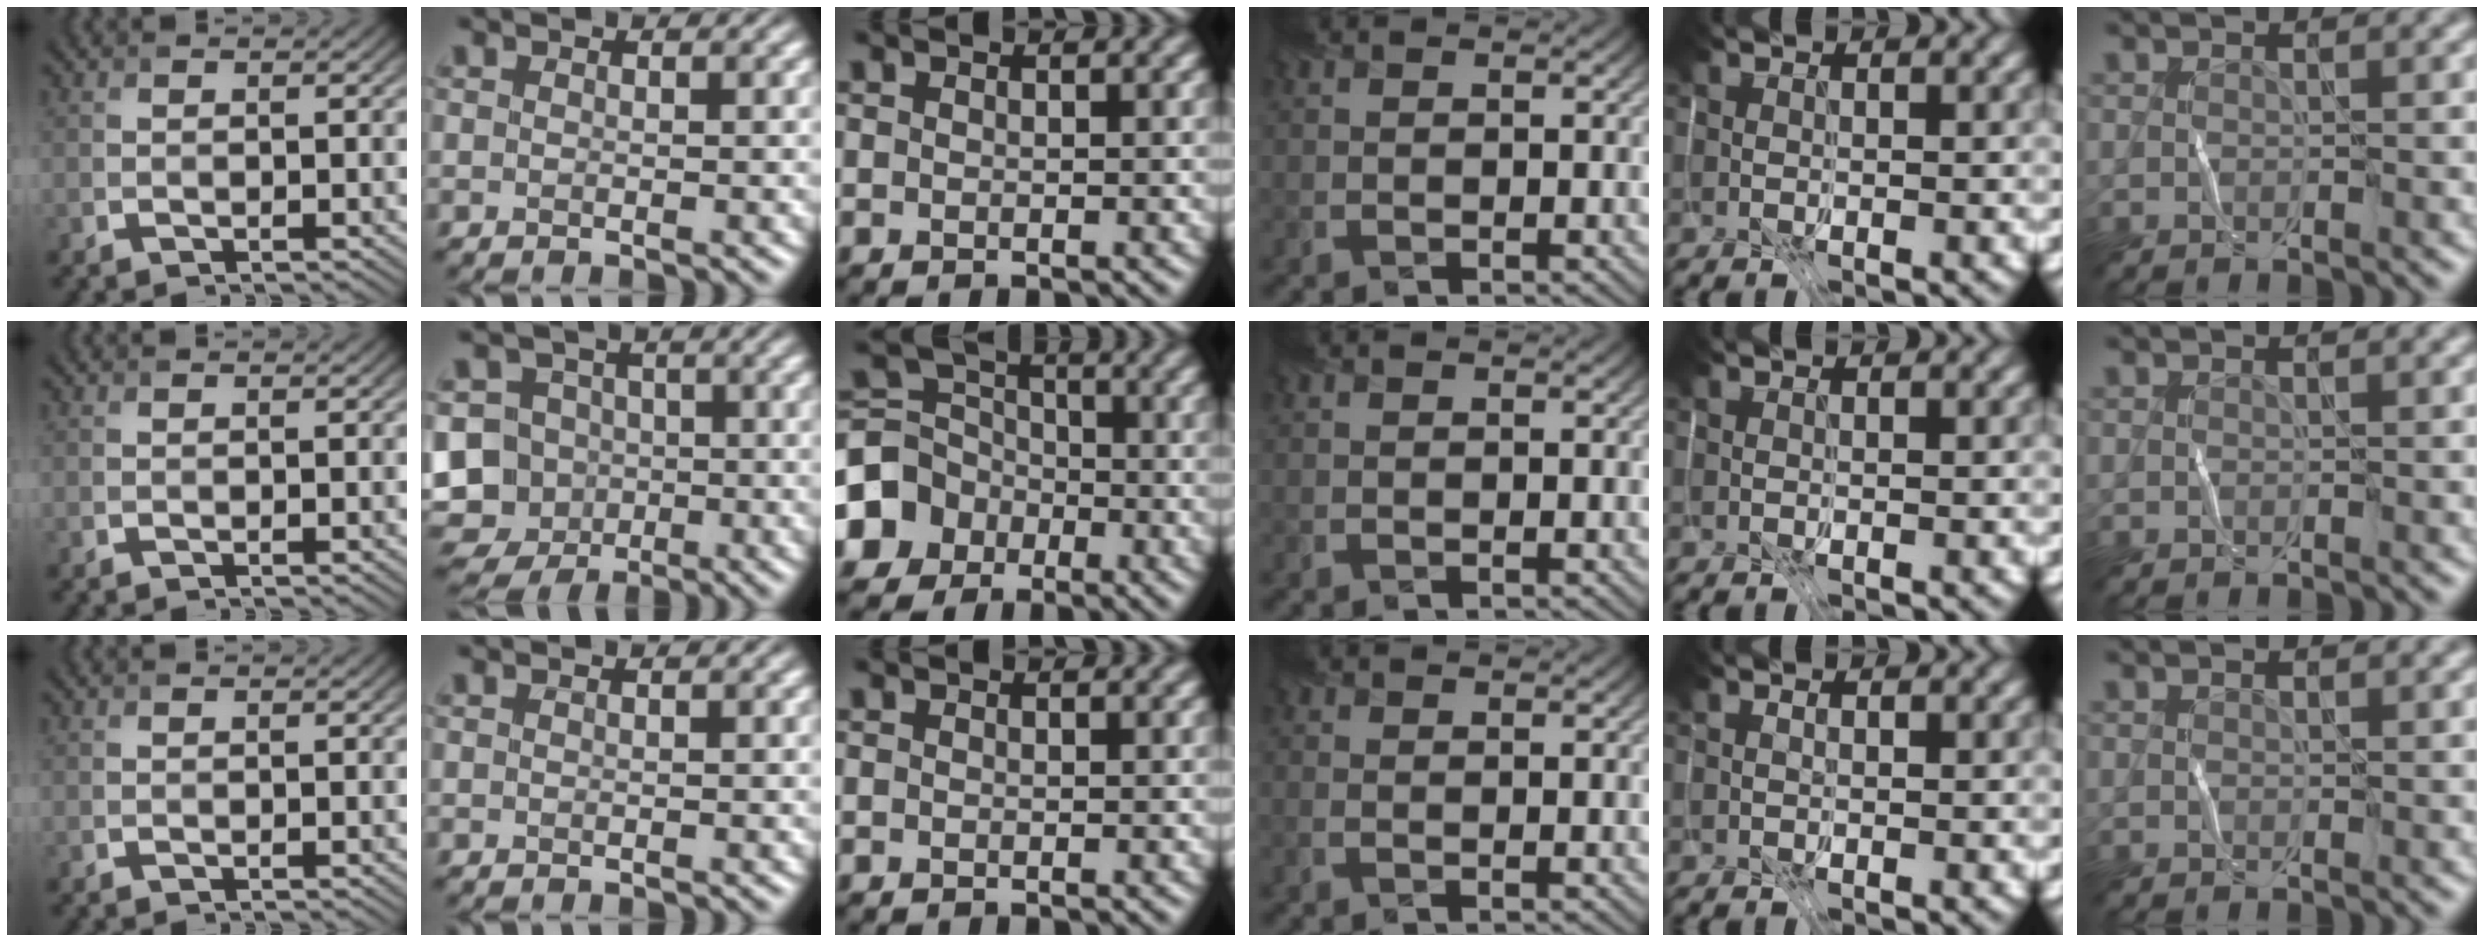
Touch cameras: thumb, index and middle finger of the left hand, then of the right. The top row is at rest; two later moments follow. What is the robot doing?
{"motion": "fold", "object": "coffee filter"}